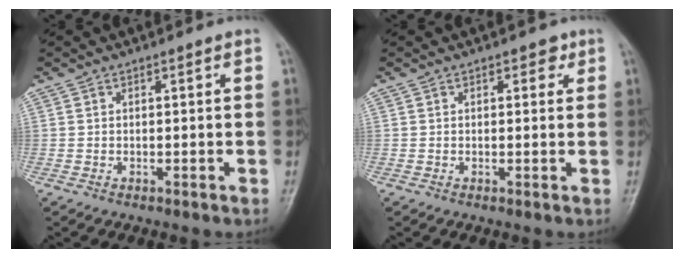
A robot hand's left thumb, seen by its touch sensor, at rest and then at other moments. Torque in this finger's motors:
{"motor_torque": [-0.10, 0.00, 0.01, -0.02, 0.00]}